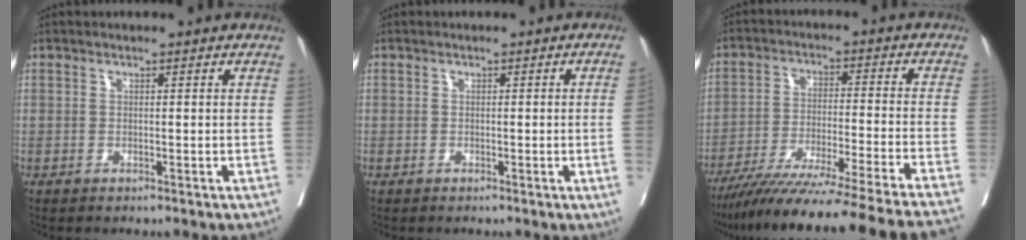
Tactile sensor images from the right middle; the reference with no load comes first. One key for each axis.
{"total": 1.6, "fx": -0.2, "fy": -0.4, "fz": 1.6, "tx": -0.018, "ty": 0.001, "tz": 0.000}
{"total": 25.5, "fx": -22.3, "fy": -2.3, "fz": 12.0, "tx": -0.136, "ty": -0.064, "tz": -0.327}